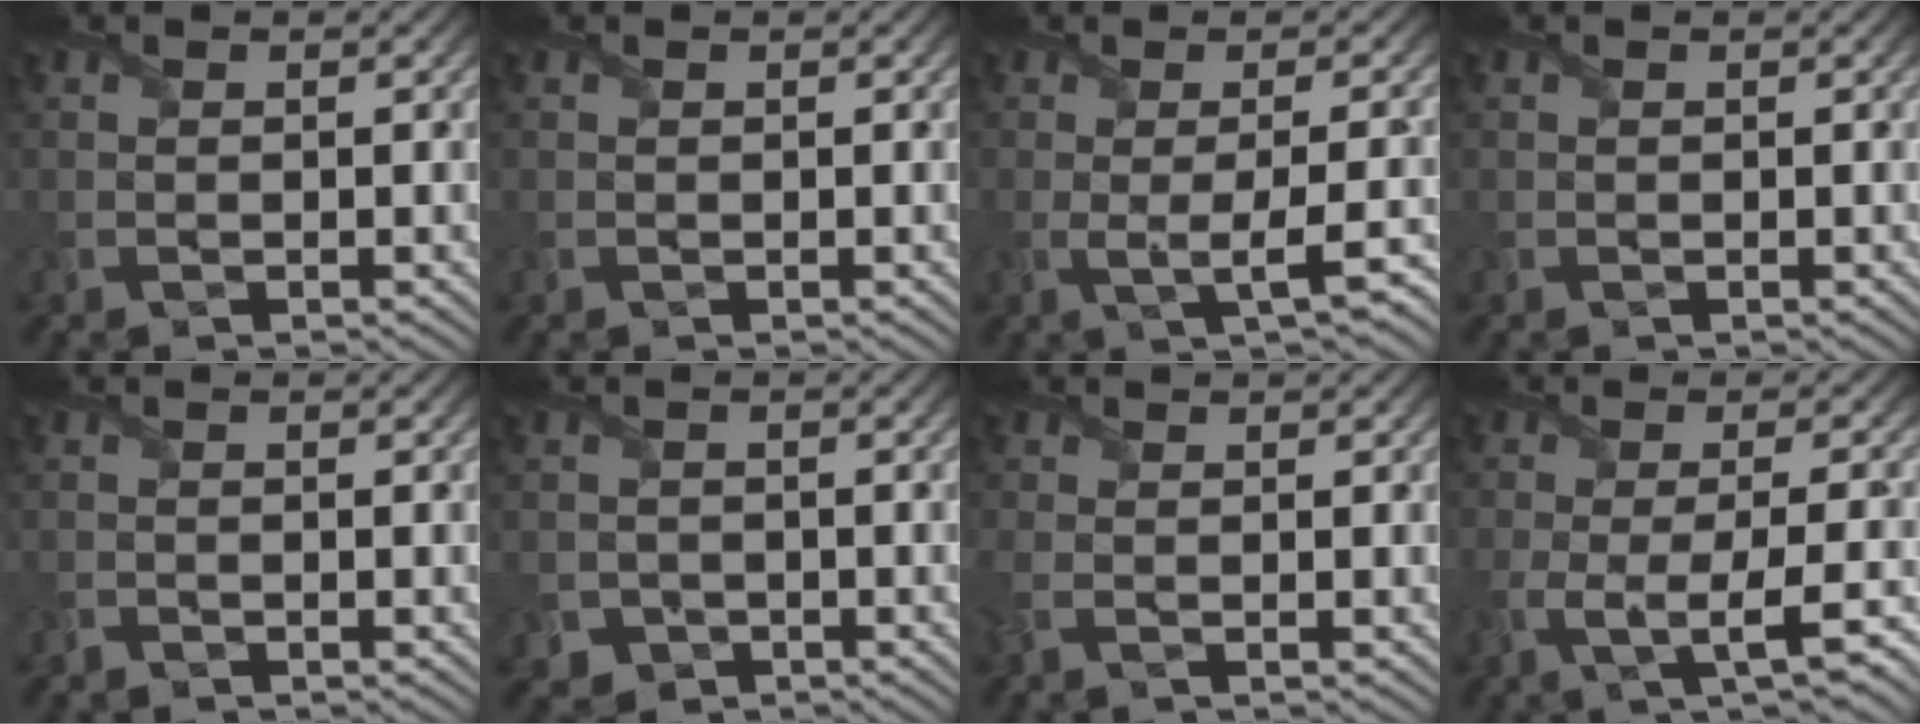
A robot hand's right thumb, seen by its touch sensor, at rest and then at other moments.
{"total": 0.0}
{"total": 5.0, "force": [-1.0, 0.9, 4.8], "torque": [-0.079, 0.001, -0.018]}
{"total": 0.0}
{"total": 0.7, "force": [-0.7, 0.1, -0.2], "torque": [0.003, -0.001, -0.014]}
{"total": 2.1, "force": [-1.3, 1.6, 0.1], "torque": [0.001, -0.008, -0.024]}
{"total": 1.3, "force": [-0.2, 0.4, 1.3], "torque": [-0.040, -0.002, -0.013]}
{"total": 6.6, "force": [-2.5, 1.4, 5.9], "torque": [-0.094, -0.002, -0.045]}